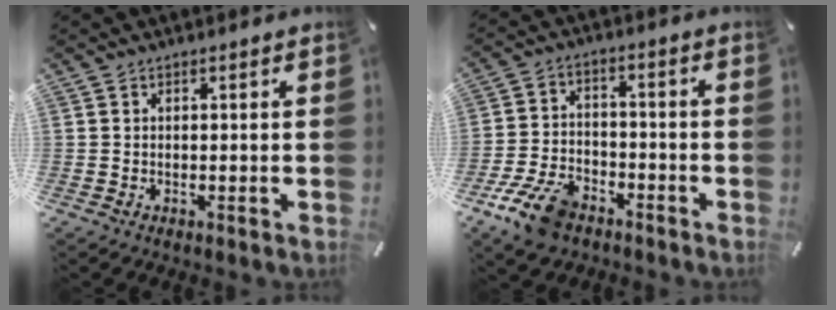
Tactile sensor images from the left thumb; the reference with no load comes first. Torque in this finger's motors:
{"motor_torque": [0.57, 1.53, 0.16, 0.12, 0.30]}